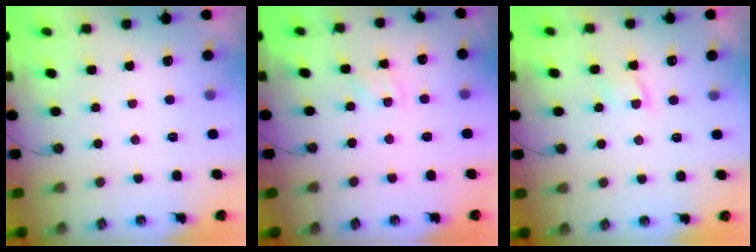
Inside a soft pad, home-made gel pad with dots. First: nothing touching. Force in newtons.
{"total": 5.0, "press": 5.0, "slide": 0.7}
{"total": 4.6, "press": 4.6, "slide": 0.5}